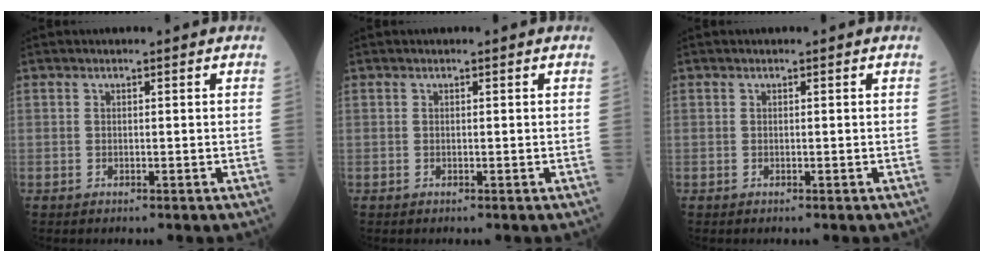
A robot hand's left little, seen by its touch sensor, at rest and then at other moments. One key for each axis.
{"total": 0.0}
{"total": 0.0}